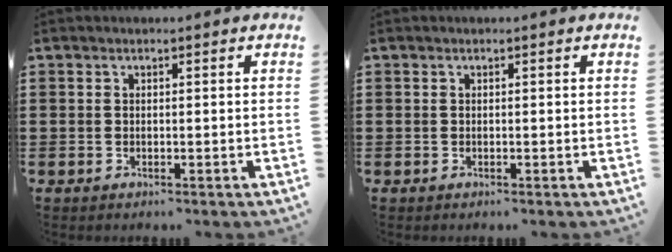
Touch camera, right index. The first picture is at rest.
{"total": 0.0}